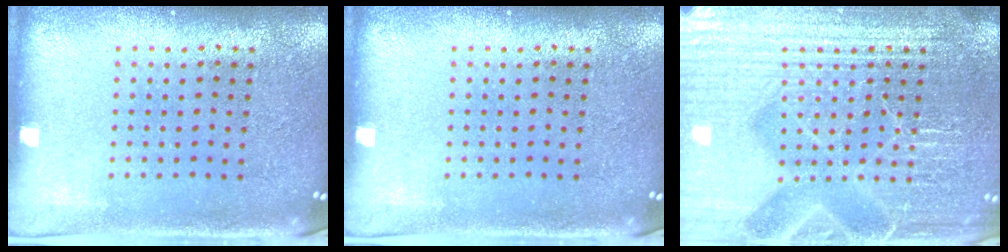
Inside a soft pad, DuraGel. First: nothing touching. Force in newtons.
{"total": 0.0}
{"total": 7.6, "press": 7.5, "slide": 1.0}